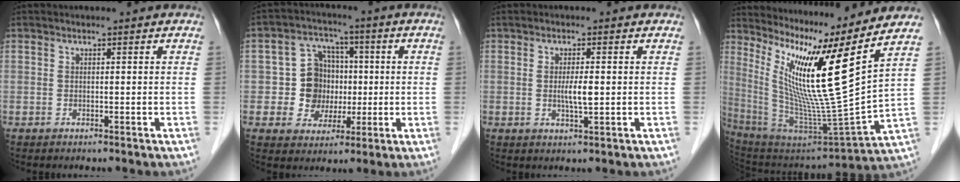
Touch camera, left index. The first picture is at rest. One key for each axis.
{"total": 8.4, "fx": -0.6, "fy": 7.9, "fz": 2.9, "tx": -0.052, "ty": 0.030, "tz": -0.004}
{"total": 3.1, "fx": 0.0, "fy": 0.4, "fz": 3.1, "tx": -0.058, "ty": -0.003, "tz": 0.001}
{"total": 19.5, "fx": 9.5, "fy": -1.1, "fz": 17.0, "tx": -0.303, "ty": -0.027, "tz": 0.163}